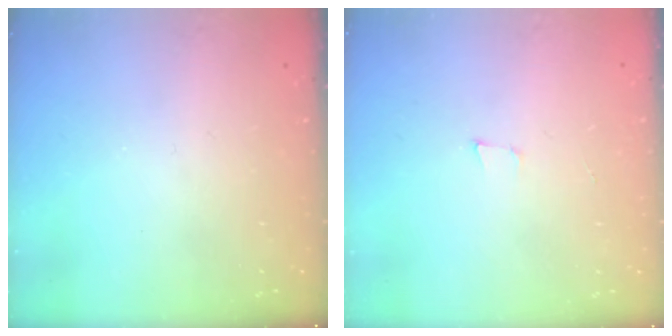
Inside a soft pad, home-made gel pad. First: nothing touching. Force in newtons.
{"total": 3.5, "press": 2.3, "slide": 2.6}